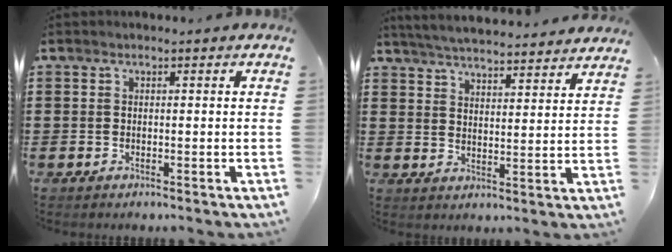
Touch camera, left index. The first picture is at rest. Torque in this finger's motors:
{"motor_torque": [2.14, 0.00, 0.30, 0.08]}